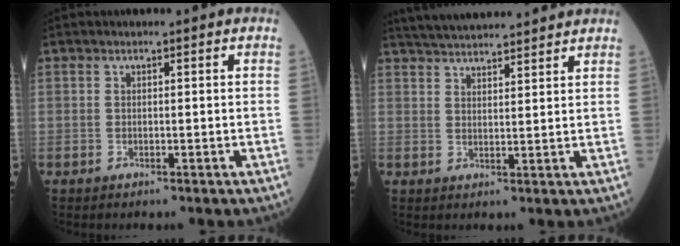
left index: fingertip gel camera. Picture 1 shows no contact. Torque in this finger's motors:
{"motor_torque": [-0.58, -1.41, 0.13, 0.06]}